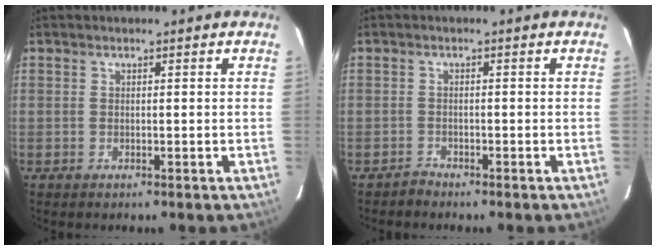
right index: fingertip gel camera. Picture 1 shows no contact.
{"total": 1.2, "force": [-1.2, 0.3, -0.4], "torque": [0.007, 0.006, -0.023]}